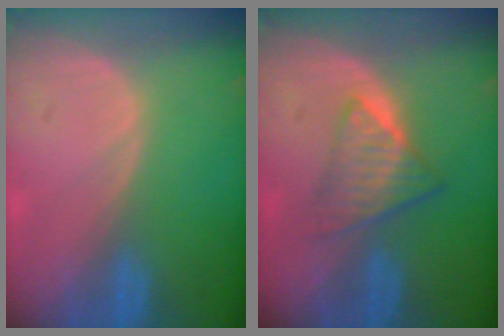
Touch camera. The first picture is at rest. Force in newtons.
{"total": 5.9, "press": 5.1, "slide": 3.0}